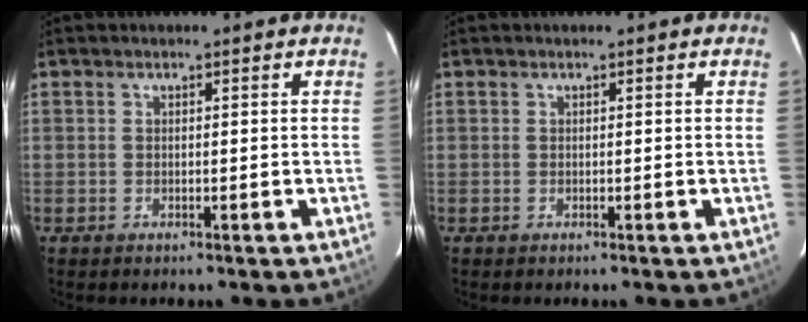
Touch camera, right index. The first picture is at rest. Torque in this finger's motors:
{"motor_torque": [0.00, 0.01, -0.02, 0.00]}